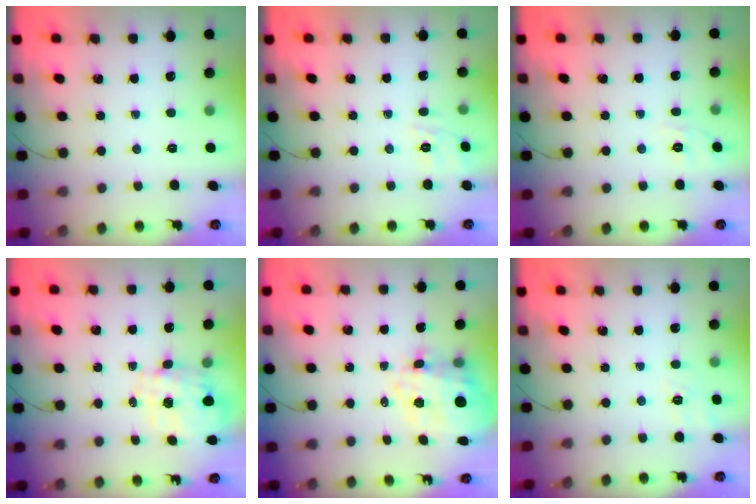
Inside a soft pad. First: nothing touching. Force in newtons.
{"total": 3.4, "press": 3.1, "slide": 1.4}
{"total": 1.5, "press": 0.0, "slide": 1.5}
{"total": 1.3, "press": 1.2, "slide": 0.4}
{"total": 12.2, "press": 11.9, "slide": 2.8}
{"total": 9.5, "press": 9.2, "slide": 2.0}